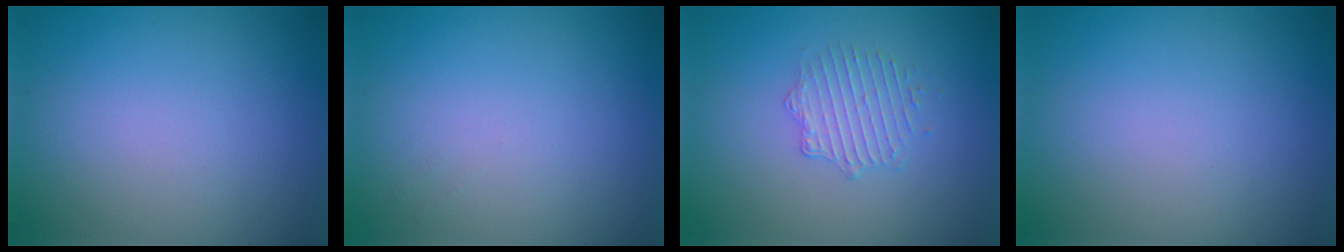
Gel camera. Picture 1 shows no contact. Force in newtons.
{"total": 0.6, "press": 0.5, "slide": 0.3}
{"total": 1.7, "press": 1.1, "slide": 1.3}
{"total": 0.0}